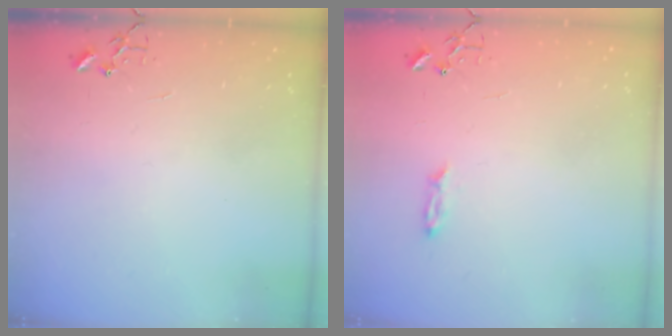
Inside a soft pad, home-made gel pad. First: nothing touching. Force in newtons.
{"total": 3.2, "press": 3.2, "slide": 0.4}